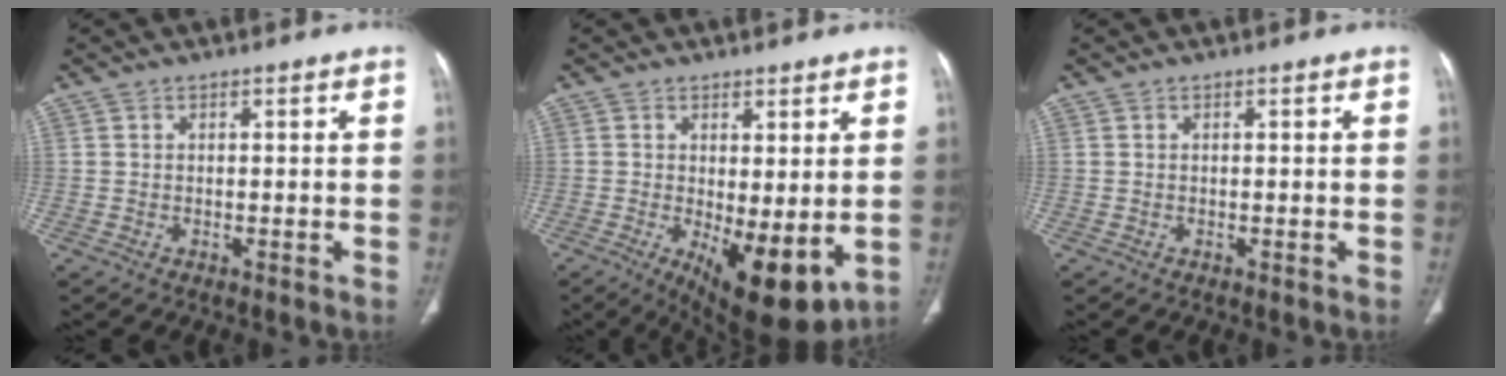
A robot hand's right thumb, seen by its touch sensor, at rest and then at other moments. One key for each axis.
{"total": 11.4, "fx": -1.8, "fy": 4.4, "fz": 10.3, "tx": -0.150, "ty": -0.025, "tz": -0.011}
{"total": 0.0}